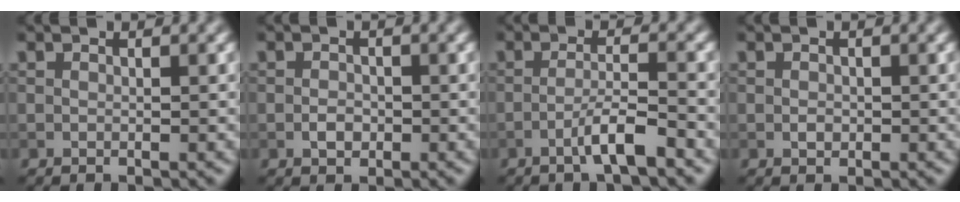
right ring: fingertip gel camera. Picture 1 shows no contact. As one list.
[{"total": 1.4, "force": [-0.5, 1.0, 0.9], "torque": [-0.014, 0.000, -0.010]}, {"total": 3.5, "force": [-1.9, 0.4, 2.9], "torque": [-0.048, 0.010, -0.041]}, {"total": 0.7, "force": [-0.1, 0.6, 0.4], "torque": [-0.005, -0.002, -0.003]}]